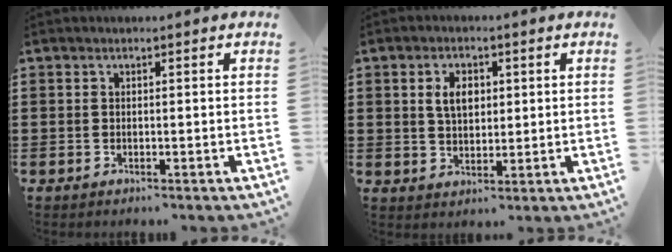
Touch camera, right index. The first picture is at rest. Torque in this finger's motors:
{"motor_torque": [0.57, -0.51, 0.15, 0.08]}